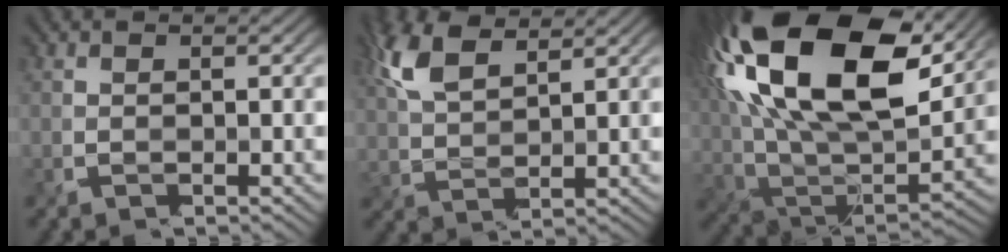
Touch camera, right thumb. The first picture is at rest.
{"total": 7.0, "force": [4.5, 2.3, 4.8], "torque": [-0.138, 0.009, 0.105]}
{"total": 22.0, "force": [10.9, 9.4, 16.7], "torque": [-0.361, 0.057, 0.179]}